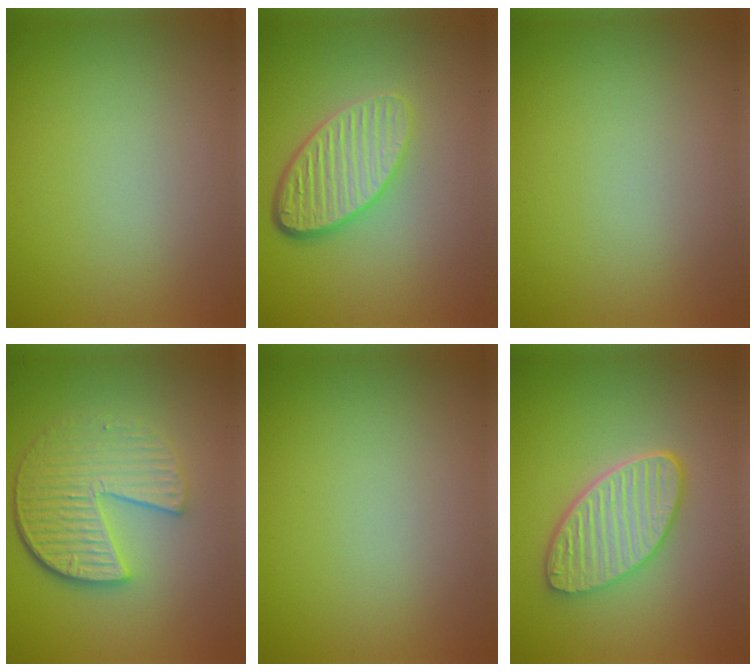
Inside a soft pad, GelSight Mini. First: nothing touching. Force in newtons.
{"total": 5.3, "press": 3.8, "slide": 3.7}
{"total": 0.0}
{"total": 6.1, "press": 4.4, "slide": 4.2}
{"total": 0.0}
{"total": 5.3, "press": 4.4, "slide": 3.0}